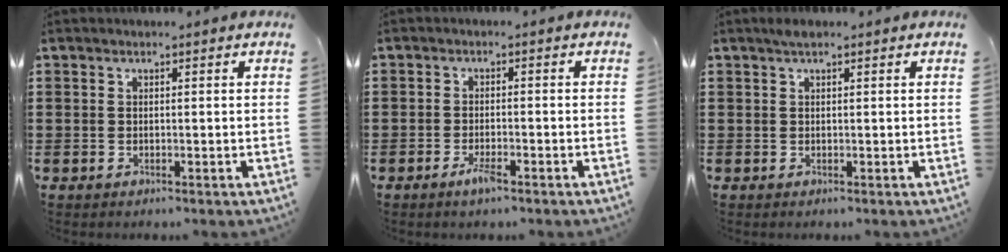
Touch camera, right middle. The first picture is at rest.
{"total": 2.6, "force": [-1.5, 0.6, 2.0], "torque": [-0.049, -0.007, -0.031]}
{"total": 0.8, "force": [0.5, 0.4, 0.6], "torque": [-0.004, -0.001, 0.007]}